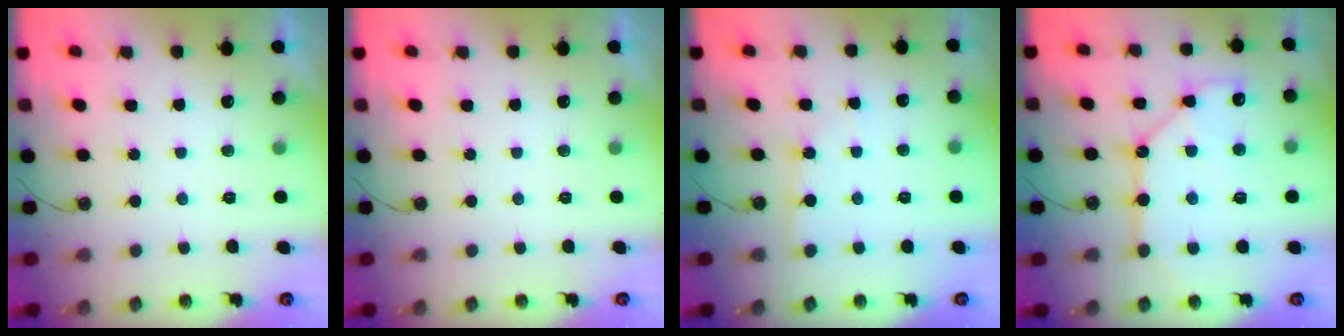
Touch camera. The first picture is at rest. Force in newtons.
{"total": 0.0}
{"total": 2.6, "press": 2.6, "slide": 0.3}
{"total": 11.8, "press": 11.7, "slide": 1.1}